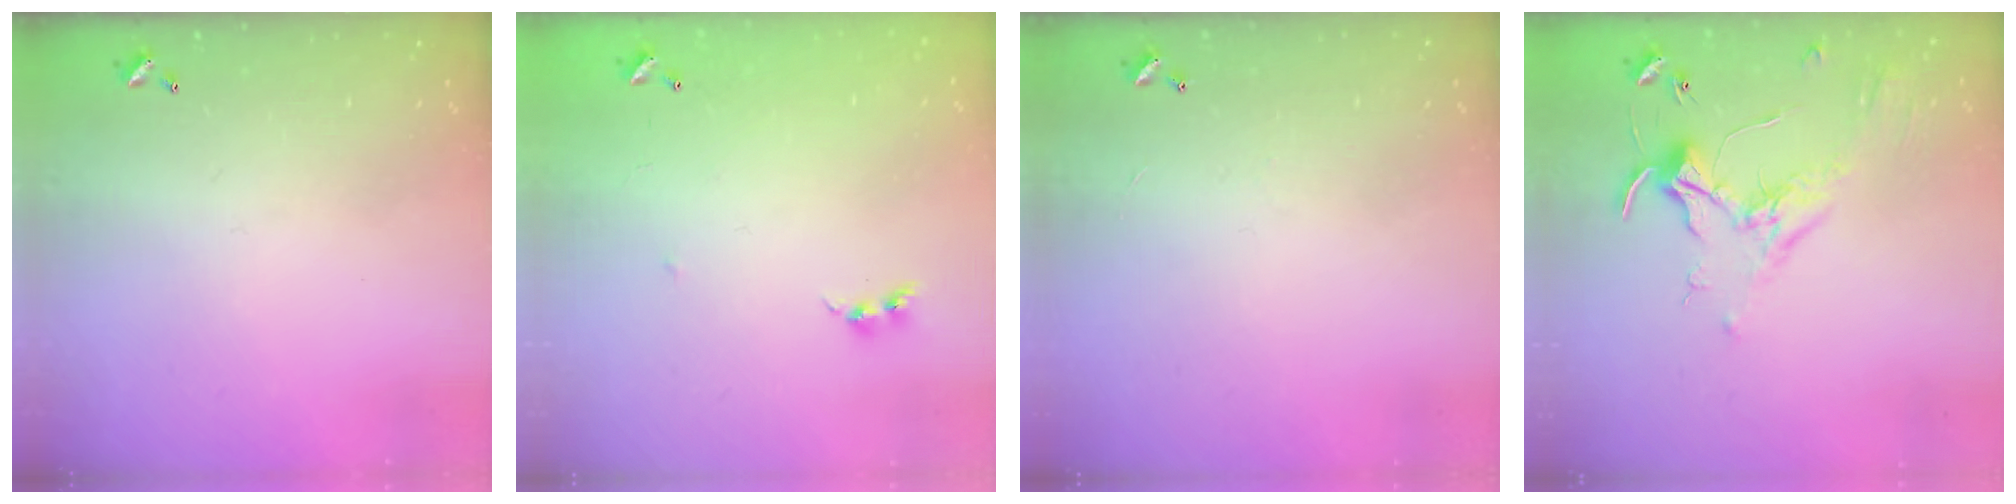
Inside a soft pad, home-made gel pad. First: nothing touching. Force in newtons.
{"total": 5.2, "press": 5.2, "slide": 0.6}
{"total": 1.2, "press": 1.1, "slide": 0.4}
{"total": 1.7, "press": 1.6, "slide": 0.5}